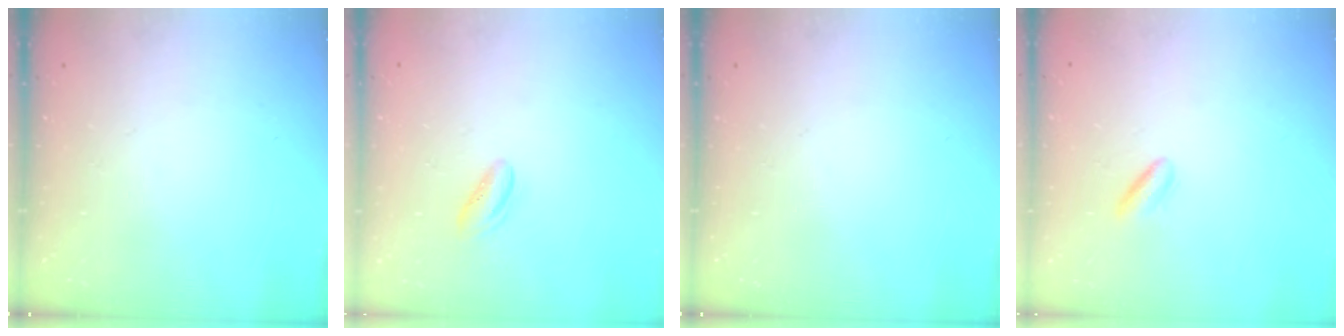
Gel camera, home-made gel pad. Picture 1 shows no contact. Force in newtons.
{"total": 3.3, "press": 3.3, "slide": 0.6}
{"total": 0.0}
{"total": 2.5, "press": 2.3, "slide": 1.0}